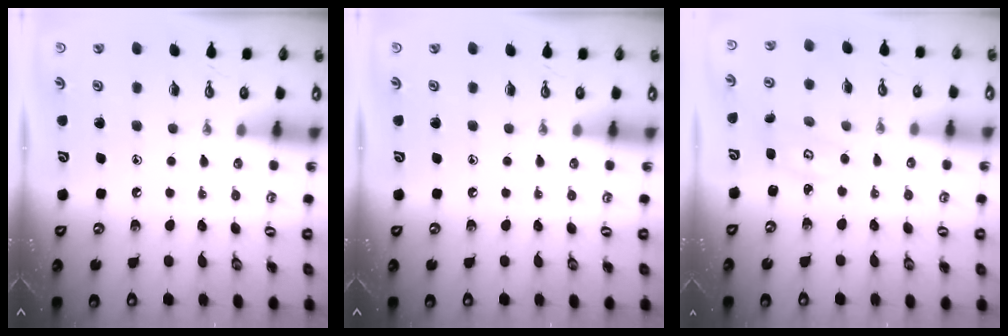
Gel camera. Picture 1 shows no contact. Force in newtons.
{"total": 0.0}
{"total": 2.9, "press": 2.9, "slide": 0.4}